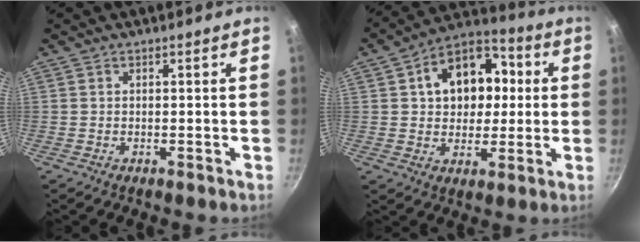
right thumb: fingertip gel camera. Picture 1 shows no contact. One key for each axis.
{"total": 16.1, "fx": 3.1, "fy": 12.0, "fz": 10.4, "tx": -0.118, "ty": 0.023, "tz": 0.039}